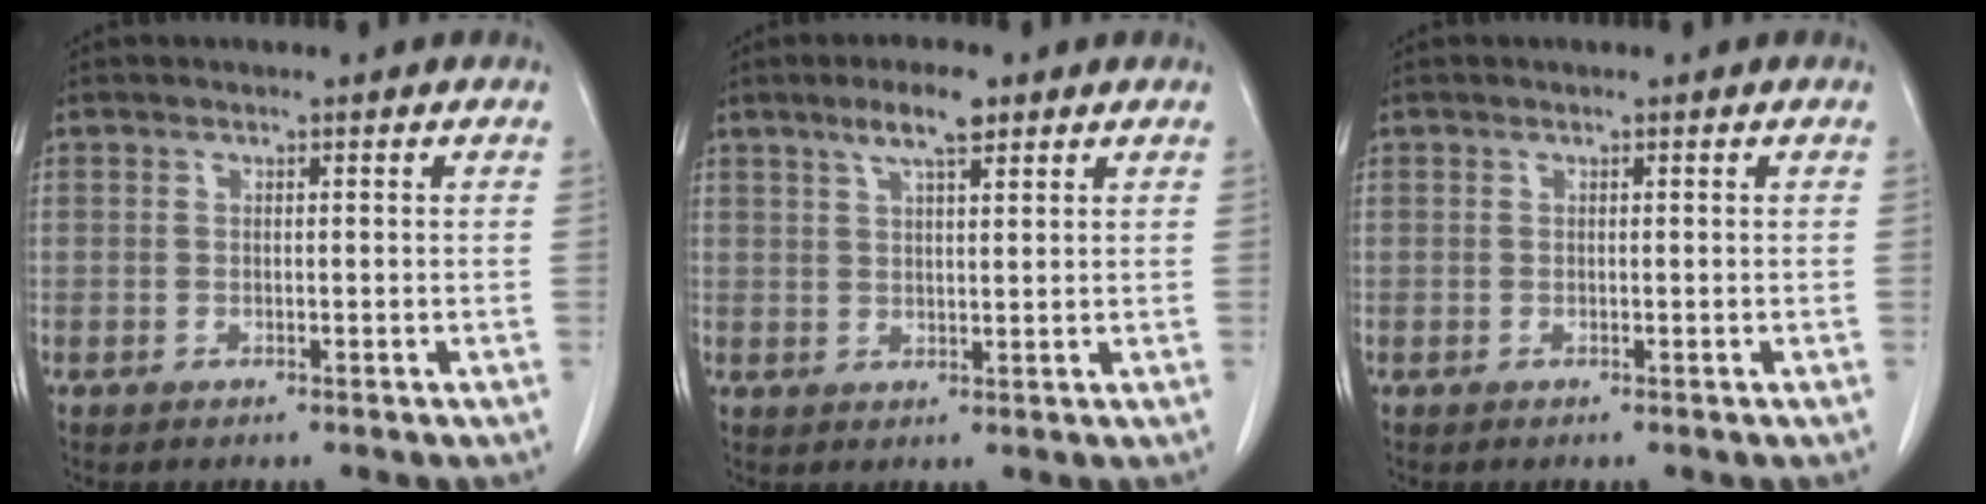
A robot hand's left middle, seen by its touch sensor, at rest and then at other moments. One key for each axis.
{"total": 5.2, "fx": 3.4, "fy": 0.9, "fz": 3.9, "tx": -0.073, "ty": 0.008, "tz": 0.058}
{"total": 0.0}